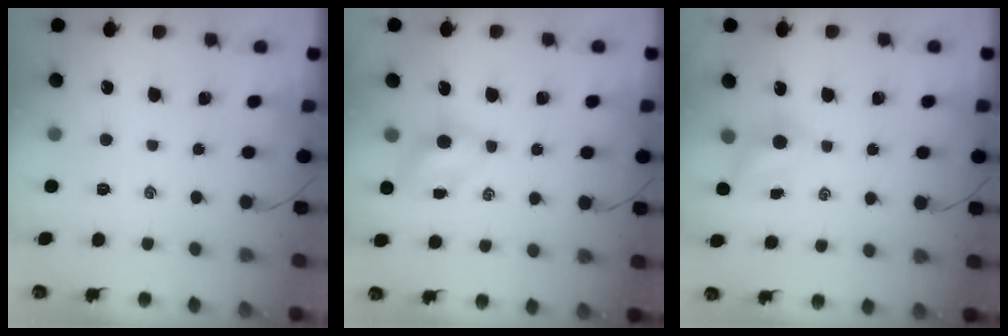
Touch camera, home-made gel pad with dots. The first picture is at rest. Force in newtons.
{"total": 4.3, "press": 4.2, "slide": 0.9}
{"total": 4.1, "press": 4.0, "slide": 0.6}